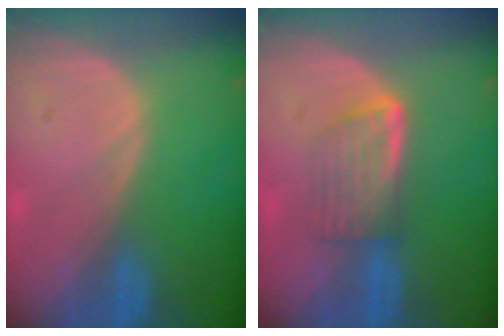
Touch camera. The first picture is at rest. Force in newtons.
{"total": 5.7, "press": 5.1, "slide": 2.5}